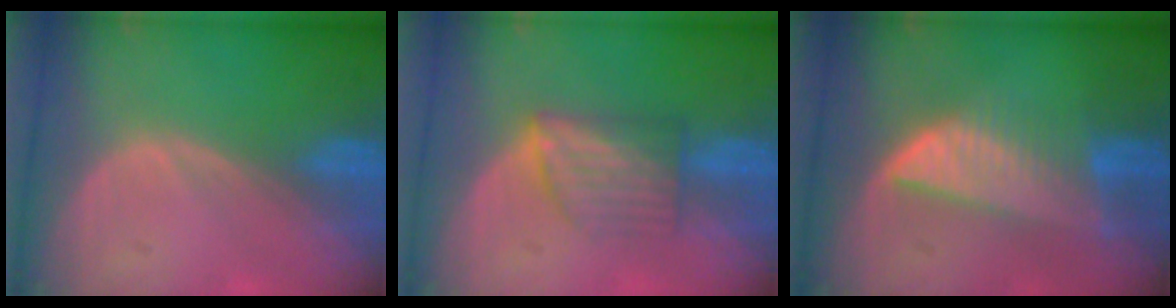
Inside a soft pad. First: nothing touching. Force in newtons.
{"total": 6.0, "press": 5.6, "slide": 2.2}
{"total": 7.5, "press": 6.8, "slide": 3.2}